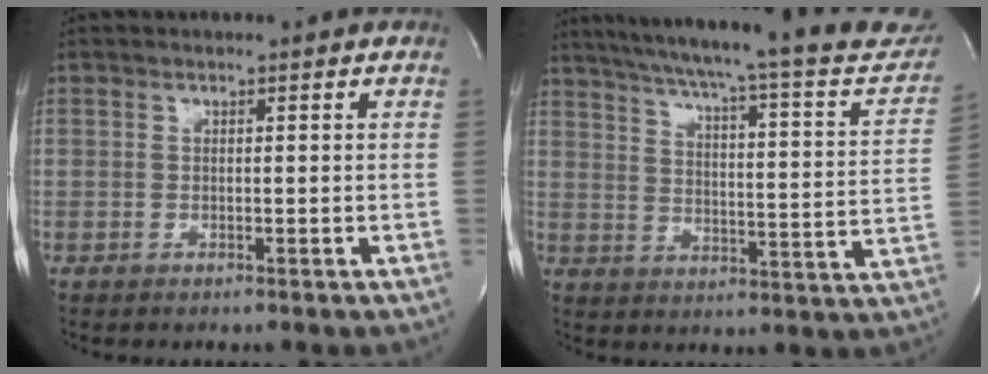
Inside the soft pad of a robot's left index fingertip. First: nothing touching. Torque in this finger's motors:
{"motor_torque": [0.11, -0.24, 0.44, 0.13]}